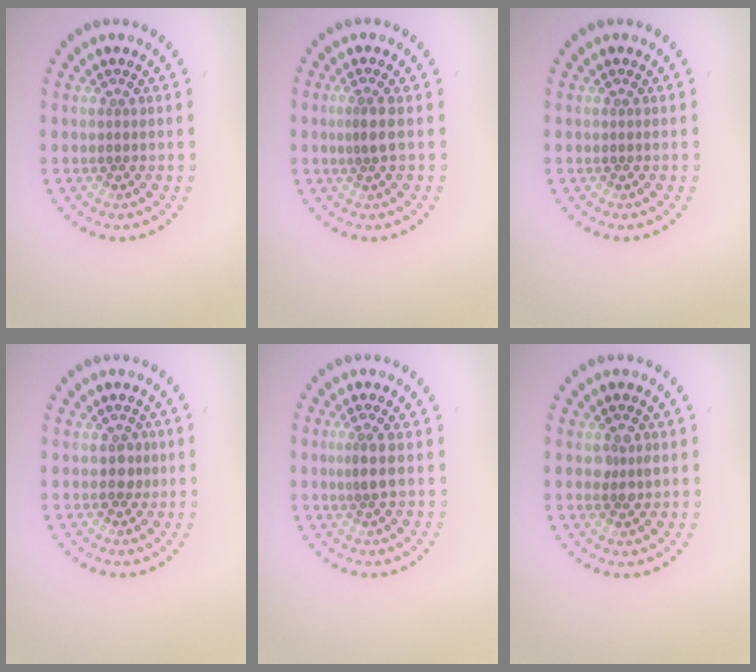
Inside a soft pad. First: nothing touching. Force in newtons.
{"total": 1.5, "press": 1.0, "slide": 1.1}
{"total": 0.0}
{"total": 1.2, "press": 1.2, "slide": 0.5}
{"total": 1.8, "press": 1.3, "slide": 1.2}
{"total": 1.4, "press": 1.4, "slide": 0.2}